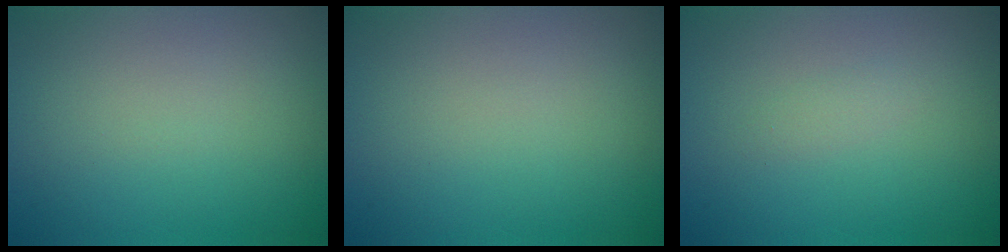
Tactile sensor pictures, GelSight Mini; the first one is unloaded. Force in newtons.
{"total": 0.0}
{"total": 0.7, "press": 0.7, "slide": 0.0}